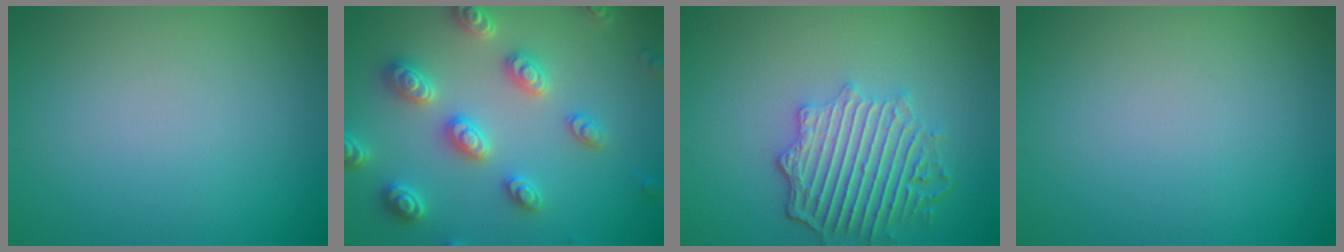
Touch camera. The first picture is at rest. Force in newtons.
{"total": 5.0, "press": 4.8, "slide": 1.1}
{"total": 5.5, "press": 4.5, "slide": 3.1}
{"total": 0.0}